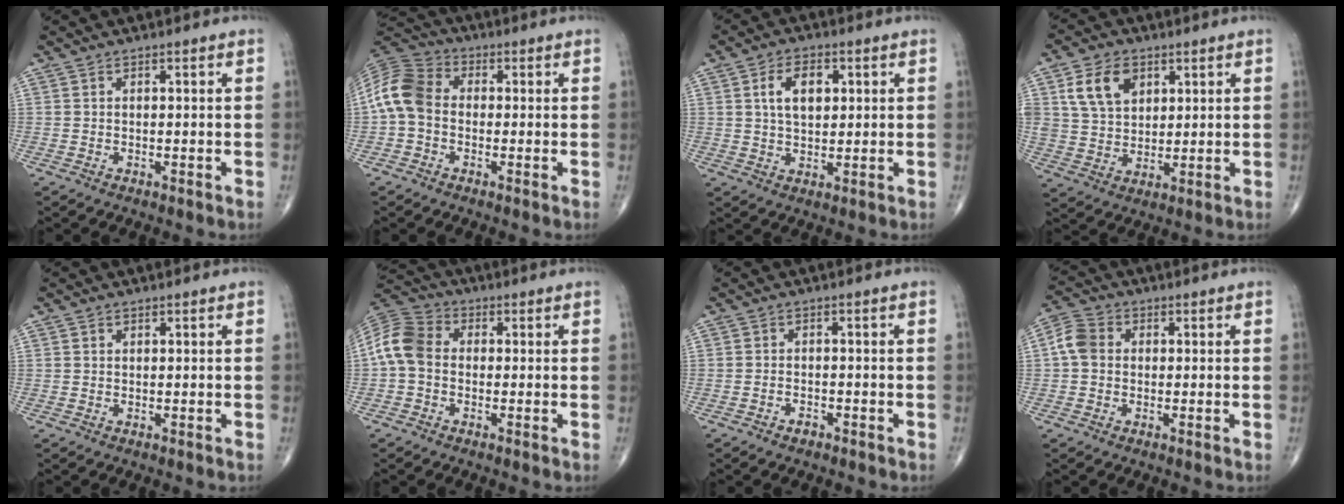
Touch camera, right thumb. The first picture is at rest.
{"total": 9.6, "force": [-0.6, 7.2, 6.3], "torque": [-0.123, 0.026, -0.029]}
{"total": 7.2, "force": [2.0, 4.3, 5.4], "torque": [-0.078, -0.001, 0.035]}
{"total": 10.0, "force": [4.2, 7.0, 5.7], "torque": [-0.084, -0.011, 0.083]}
{"total": 0.5, "force": [0.3, 0.4, 0.1], "torque": [0.001, -0.001, 0.004]}
{"total": 8.7, "force": [-0.3, 6.6, 5.7], "torque": [-0.109, 0.025, -0.021]}
{"total": 1.5, "force": [-1.1, 0.8, 0.6], "torque": [-0.012, 0.006, -0.018]}
{"total": 5.2, "force": [0.3, 4.3, 3.0], "torque": [-0.058, 0.016, -0.003]}